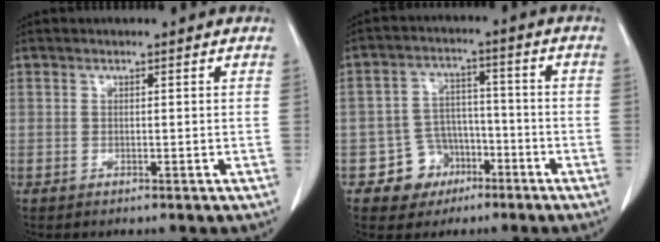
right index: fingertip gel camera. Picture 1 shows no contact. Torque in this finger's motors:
{"motor_torque": [-0.25, 0.02, -0.45, -0.21]}